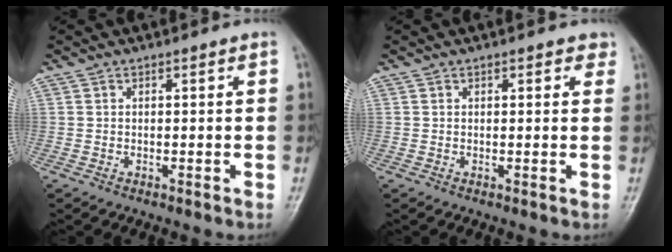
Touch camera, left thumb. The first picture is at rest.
{"total": 2.2, "force": [1.2, 1.2, 1.3], "torque": [0.000, -0.002, 0.011]}